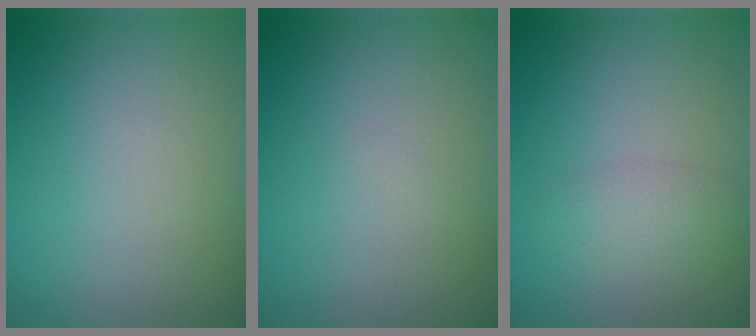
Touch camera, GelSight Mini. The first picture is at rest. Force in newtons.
{"total": 0.0}
{"total": 2.2, "press": 2.1, "slide": 0.2}